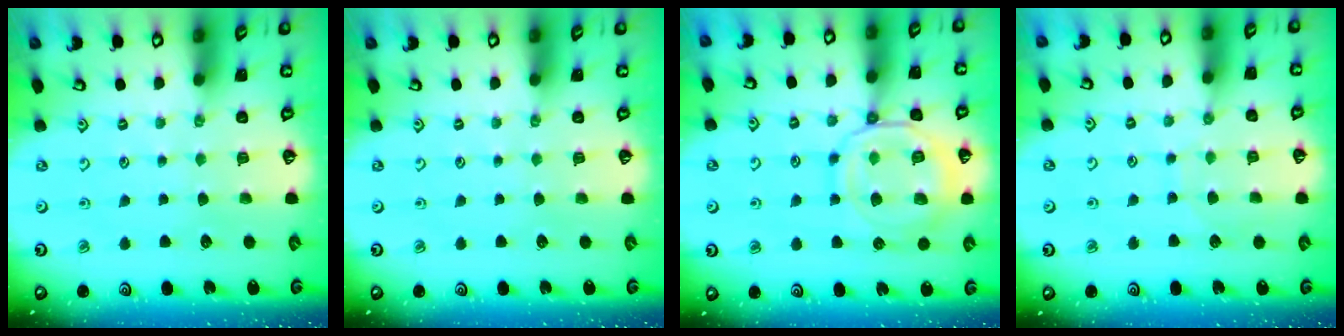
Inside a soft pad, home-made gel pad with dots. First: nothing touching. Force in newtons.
{"total": 0.0}
{"total": 14.4, "press": 14.4, "slide": 1.3}
{"total": 7.0, "press": 7.0, "slide": 0.6}